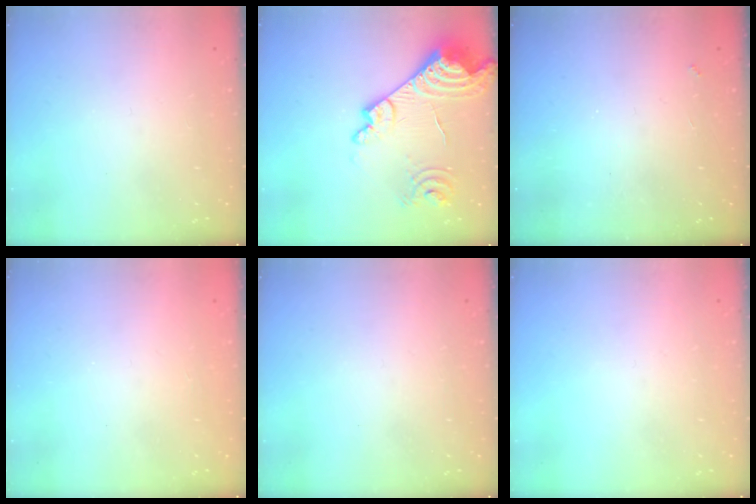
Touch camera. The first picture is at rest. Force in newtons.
{"total": 19.0, "press": 18.9, "slide": 1.8}
{"total": 3.4, "press": 3.4, "slide": 0.6}
{"total": 1.2, "press": 1.0, "slide": 0.6}
{"total": 0.0}
{"total": 0.0}